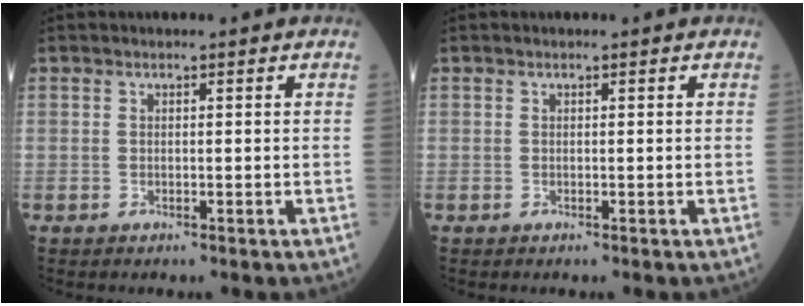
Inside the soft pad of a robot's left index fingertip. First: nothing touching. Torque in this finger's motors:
{"motor_torque": [0.00, 0.00, 0.00, 0.00]}